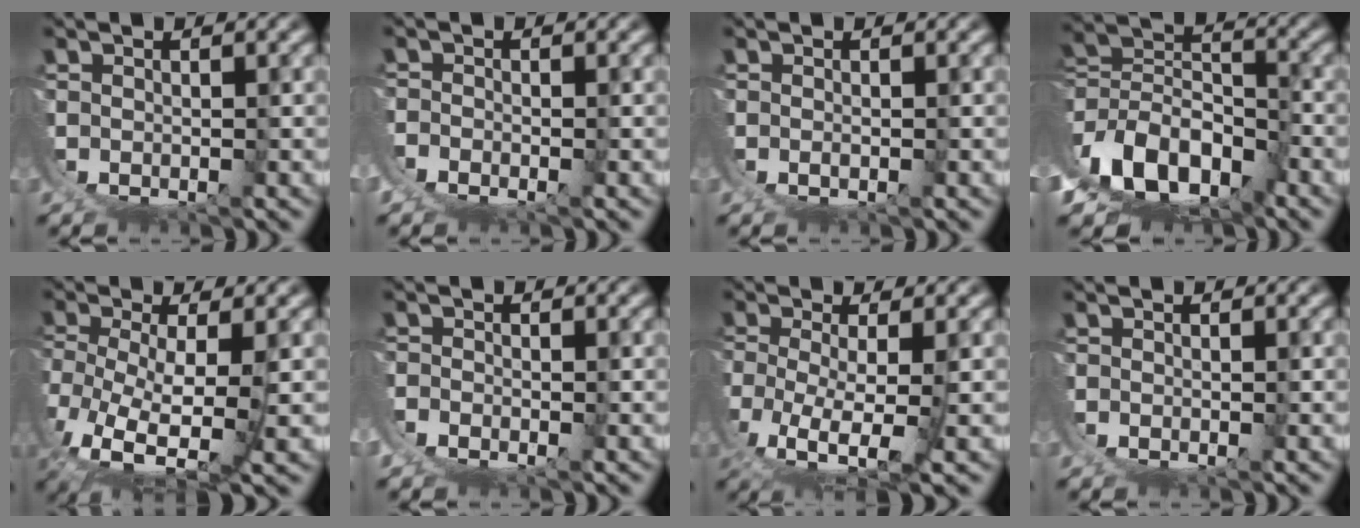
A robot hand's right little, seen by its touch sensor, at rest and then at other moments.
{"total": 3.2, "force": [-0.2, 2.7, 1.6], "torque": [-0.053, -0.011, -0.003]}
{"total": 0.8, "force": [0.4, -0.6, 0.4], "torque": [-0.004, 0.001, 0.008]}
{"total": 13.6, "force": [-1.9, 10.6, 8.3], "torque": [-0.205, -0.059, -0.015]}
{"total": 7.7, "force": [-1.1, 5.0, 5.7], "torque": [-0.164, -0.058, 0.011]}
{"total": 2.8, "force": [-0.2, 2.4, 1.5], "torque": [-0.048, -0.008, -0.003]}
{"total": 5.7, "force": [0.0, 3.0, 4.9], "torque": [-0.135, -0.050, 0.027]}
{"total": 0.0}